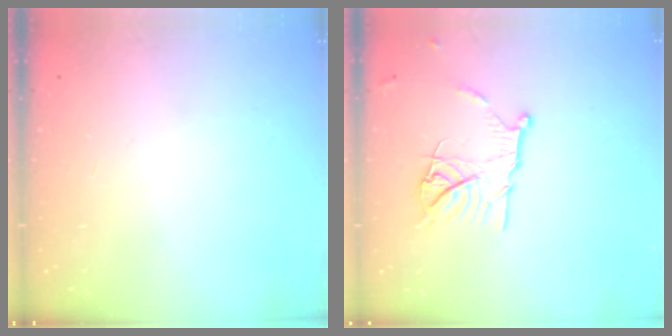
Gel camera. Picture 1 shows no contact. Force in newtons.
{"total": 12.8, "press": 12.8, "slide": 1.1}